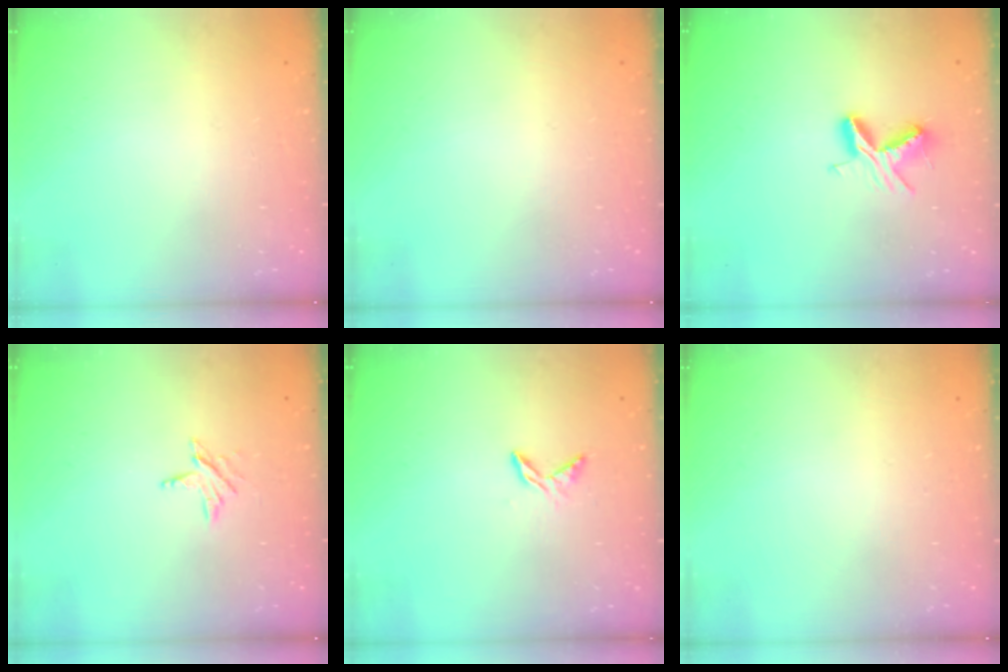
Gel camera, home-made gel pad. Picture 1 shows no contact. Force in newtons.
{"total": 0.0}
{"total": 7.6, "press": 7.6, "slide": 0.6}
{"total": 3.8, "press": 3.8, "slide": 0.5}
{"total": 5.1, "press": 5.1, "slide": 0.4}
{"total": 0.0}